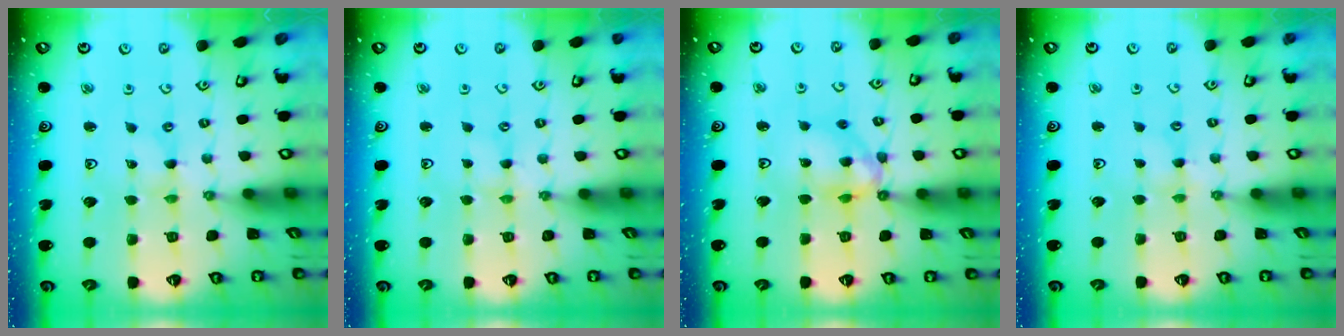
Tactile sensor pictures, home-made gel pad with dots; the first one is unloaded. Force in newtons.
{"total": 0.0}
{"total": 12.0, "press": 11.9, "slide": 1.4}
{"total": 1.8, "press": 1.8, "slide": 0.3}